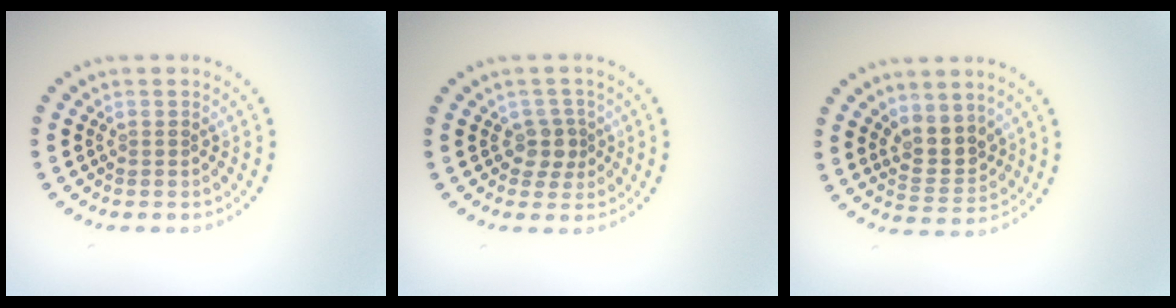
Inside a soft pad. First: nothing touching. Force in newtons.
{"total": 2.0, "press": 1.7, "slide": 1.2}
{"total": 3.1, "press": 2.8, "slide": 1.4}